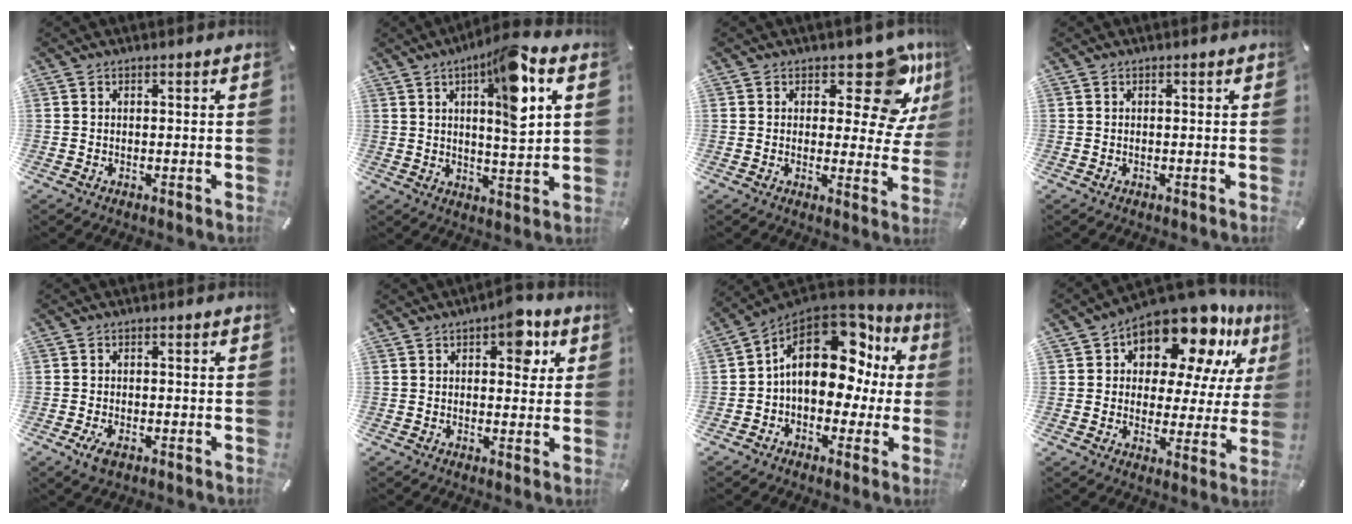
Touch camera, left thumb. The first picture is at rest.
{"total": 12.4, "force": [5.3, 2.7, 10.9], "torque": [-0.155, -0.026, 0.078]}
{"total": 13.8, "force": [8.4, 6.1, 9.1], "torque": [-0.099, -0.063, 0.139]}
{"total": 0.0}
{"total": 2.8, "force": [-1.3, 1.5, 2.0], "torque": [-0.046, -0.001, -0.025]}
{"total": 7.7, "force": [3.2, 4.4, 5.4], "torque": [-0.049, -0.013, 0.046]}
{"total": 19.7, "force": [4.3, 12.7, 14.4], "torque": [-0.202, -0.017, 0.075]}
{"total": 15.8, "force": [11.2, 7.5, 8.2], "torque": [-0.136, -0.081, 0.192]}